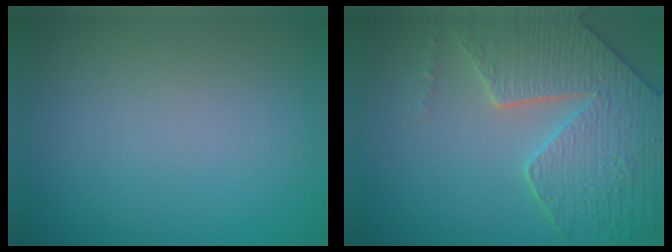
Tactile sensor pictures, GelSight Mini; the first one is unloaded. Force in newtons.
{"total": 7.0, "press": 5.9, "slide": 3.9}